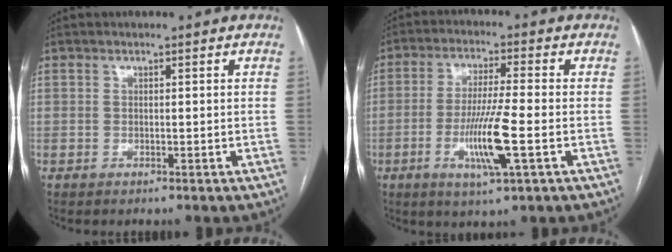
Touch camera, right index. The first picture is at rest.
{"total": 9.5, "force": [-2.8, 0.0, 9.1], "torque": [-0.177, -0.014, -0.053]}